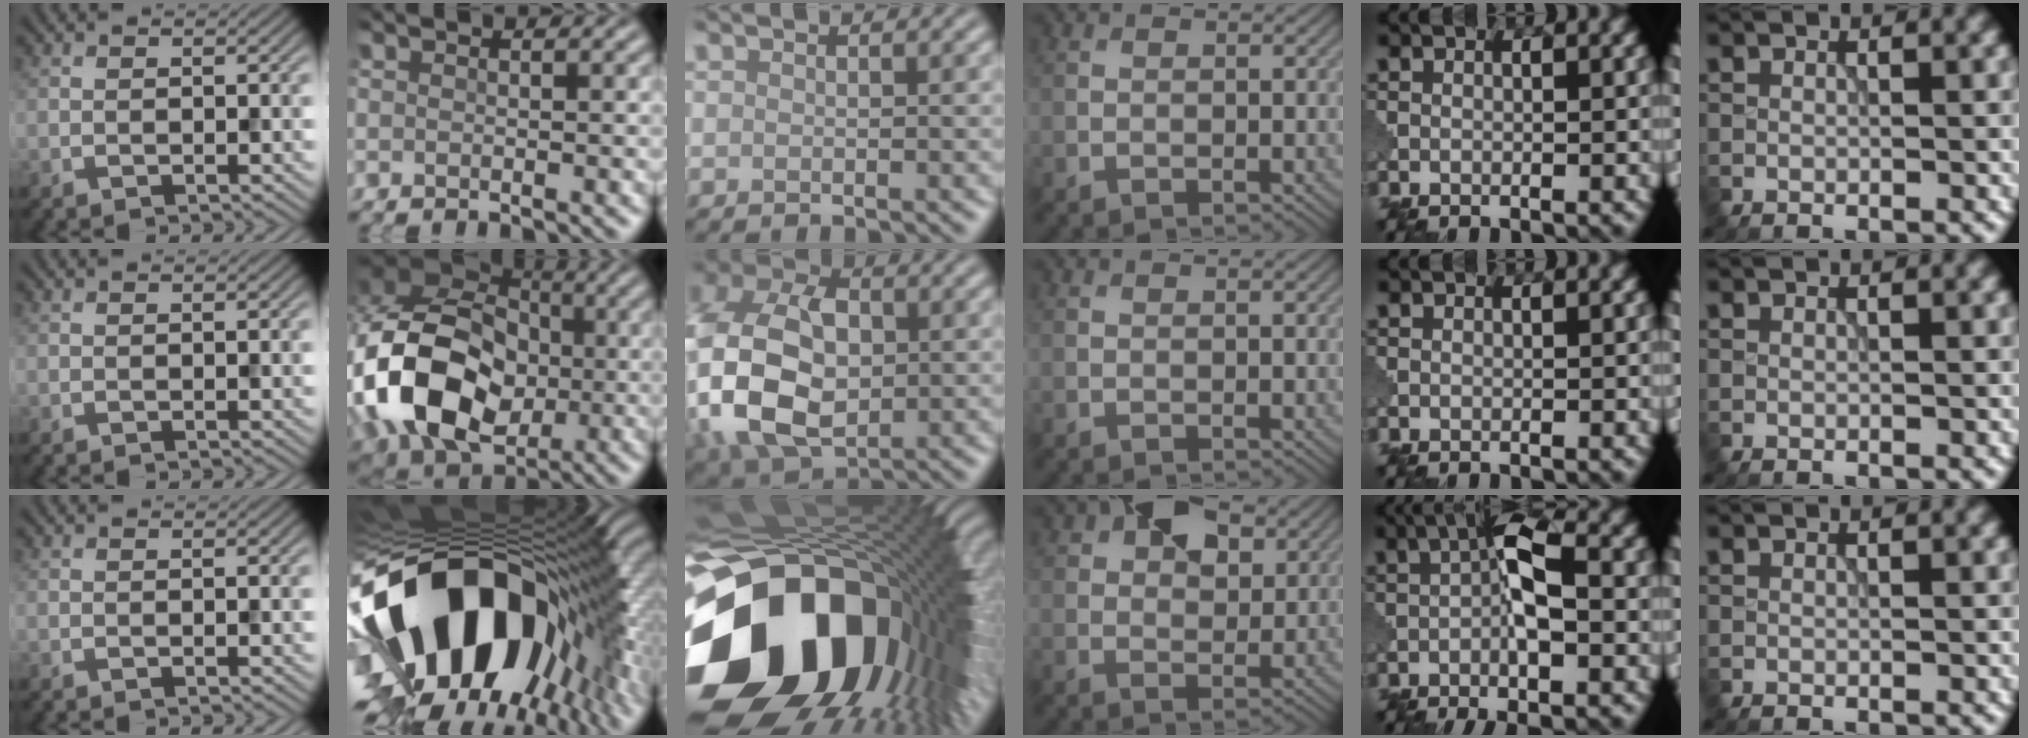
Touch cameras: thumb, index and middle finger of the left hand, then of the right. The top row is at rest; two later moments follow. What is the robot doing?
{"motion": "disassemble", "object": "puzzle pieces"}